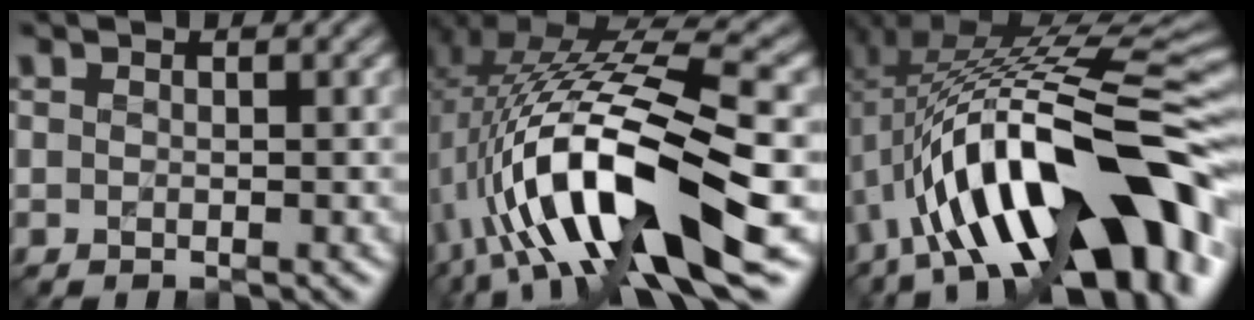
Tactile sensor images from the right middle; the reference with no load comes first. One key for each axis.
{"total": 15.0, "fx": -2.4, "fy": 4.8, "fz": 14.0, "tx": -0.259, "ty": 0.008, "tz": -0.041}
{"total": 17.9, "fx": -4.1, "fy": 7.3, "fz": 15.9, "tx": -0.241, "ty": 0.032, "tz": -0.069}